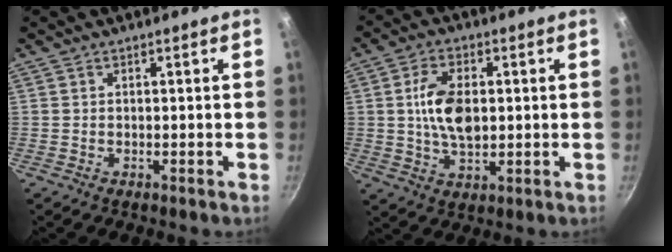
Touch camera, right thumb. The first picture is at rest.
{"total": 9.7, "force": [0.9, 5.5, 7.9], "torque": [-0.135, 0.000, 0.017]}